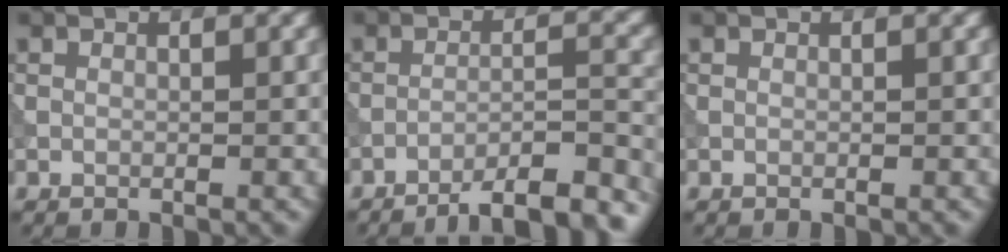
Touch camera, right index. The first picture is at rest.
{"total": 10.6, "force": [-9.2, 2.0, 4.8], "torque": [-0.056, 0.010, -0.116]}
{"total": 0.0}